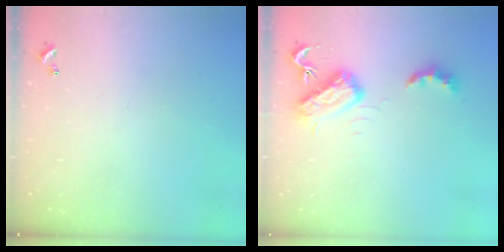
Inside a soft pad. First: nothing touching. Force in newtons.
{"total": 5.9, "press": 5.9, "slide": 0.7}